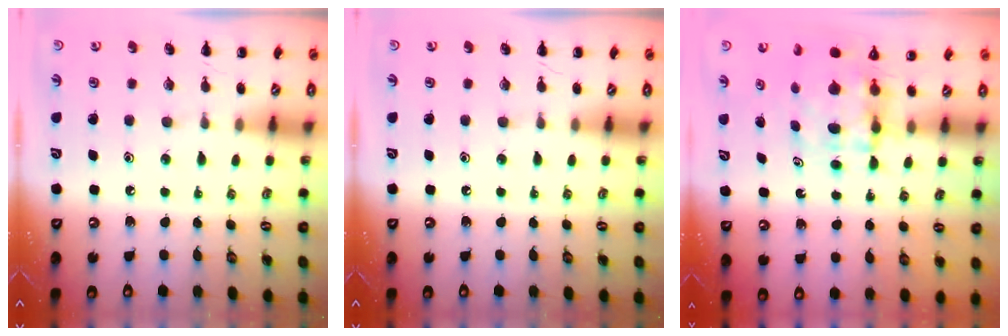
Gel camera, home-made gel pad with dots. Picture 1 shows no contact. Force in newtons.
{"total": 0.0}
{"total": 4.6, "press": 4.5, "slide": 0.6}